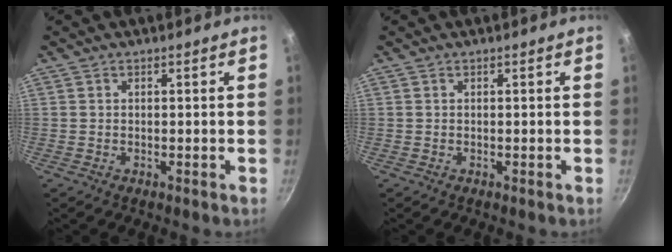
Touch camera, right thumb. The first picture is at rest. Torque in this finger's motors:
{"motor_torque": [-0.04, -0.03, 0.03, -0.02, 0.00]}